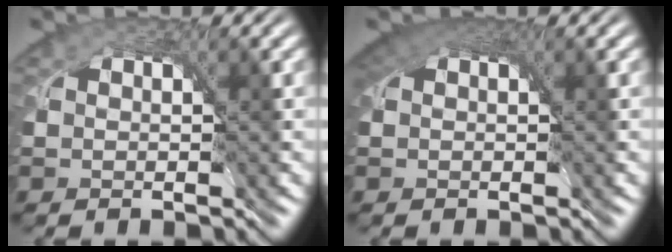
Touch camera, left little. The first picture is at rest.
{"total": 4.0, "force": [2.0, 2.4, 2.5], "torque": [-0.049, 0.009, 0.023]}